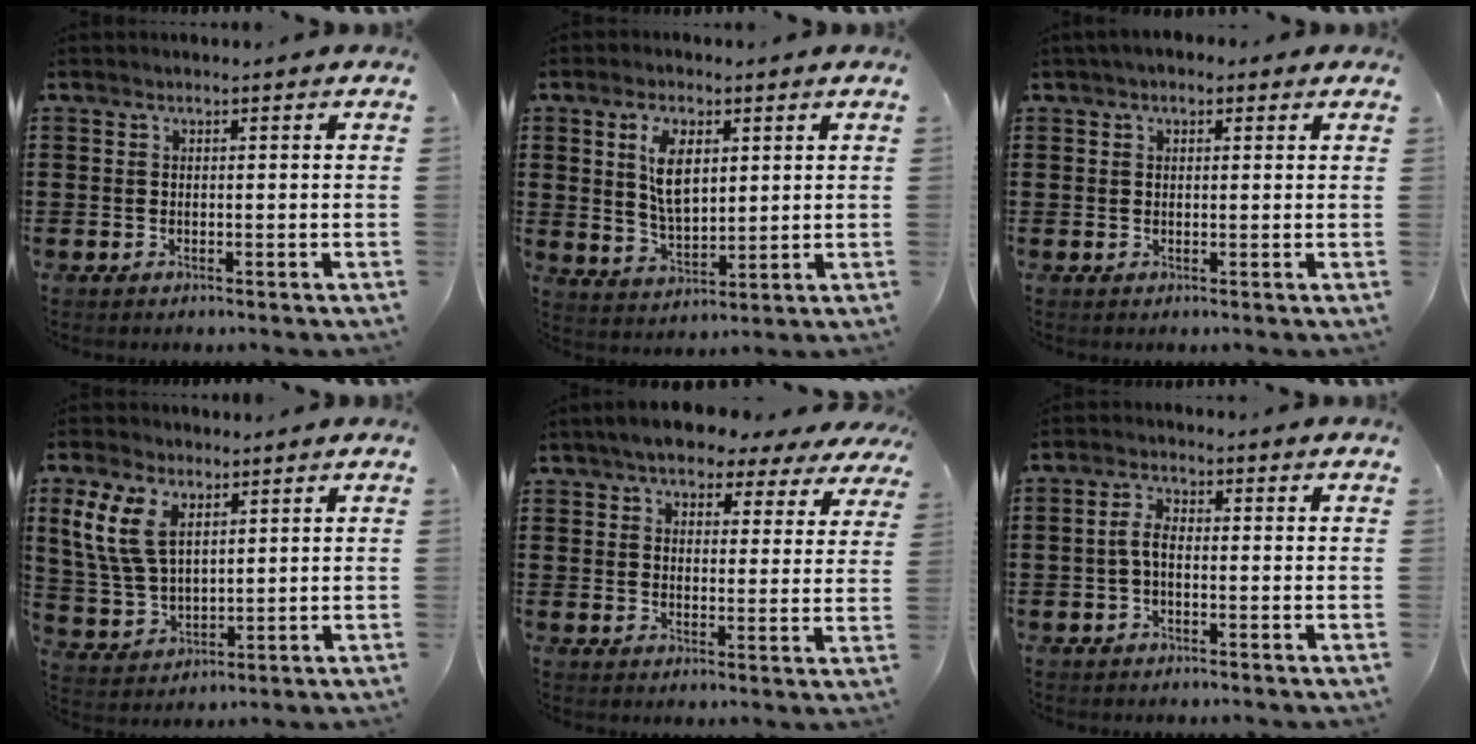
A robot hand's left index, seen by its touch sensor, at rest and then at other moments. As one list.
[{"total": 7.2, "force": [2.6, 3.6, 5.7], "torque": [-0.108, 0.005, 0.041]}, {"total": 1.9, "force": [0.9, 1.3, 0.9], "torque": [-0.023, 0.010, 0.016]}, {"total": 8.7, "force": [4.0, 5.1, 5.8], "torque": [-0.150, 0.008, 0.071]}, {"total": 5.6, "force": [5.0, 1.9, 1.8], "torque": [-0.053, -0.012, 0.086]}, {"total": 3.7, "force": [-0.6, 1.7, 3.2], "torque": [-0.074, 0.003, -0.016]}]